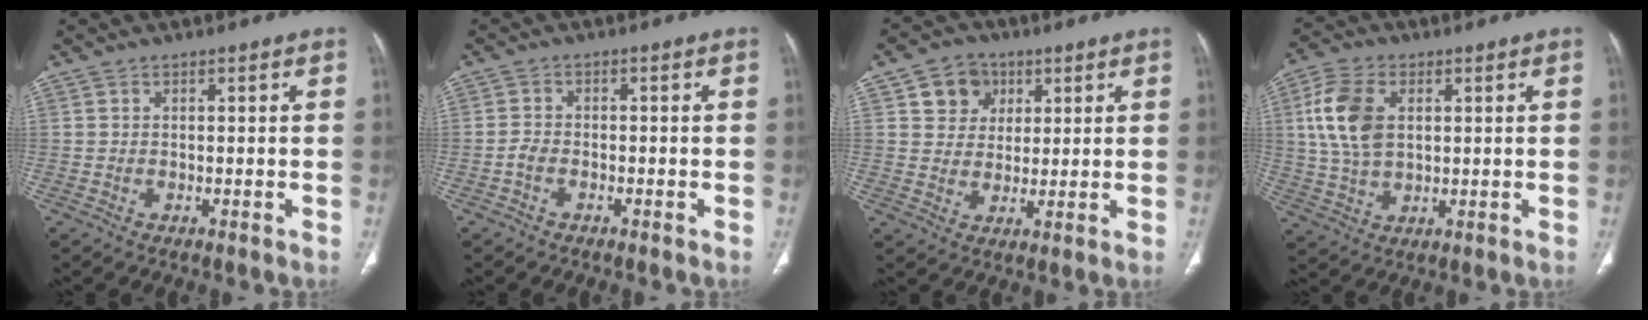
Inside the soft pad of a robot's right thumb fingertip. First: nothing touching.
{"total": 1.8, "force": [-1.0, 1.0, 1.1], "torque": [-0.024, 0.009, -0.022]}
{"total": 7.5, "force": [3.1, 6.4, 2.4], "torque": [-0.007, -0.008, 0.050]}
{"total": 11.1, "force": [2.5, 6.9, 8.3], "torque": [-0.167, 0.002, 0.049]}